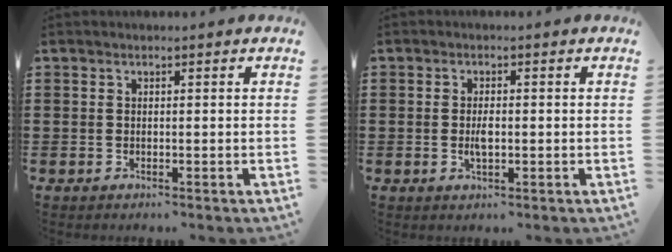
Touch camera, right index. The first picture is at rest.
{"total": 2.4, "force": [-0.3, 1.0, 2.2], "torque": [-0.040, 0.001, -0.005]}